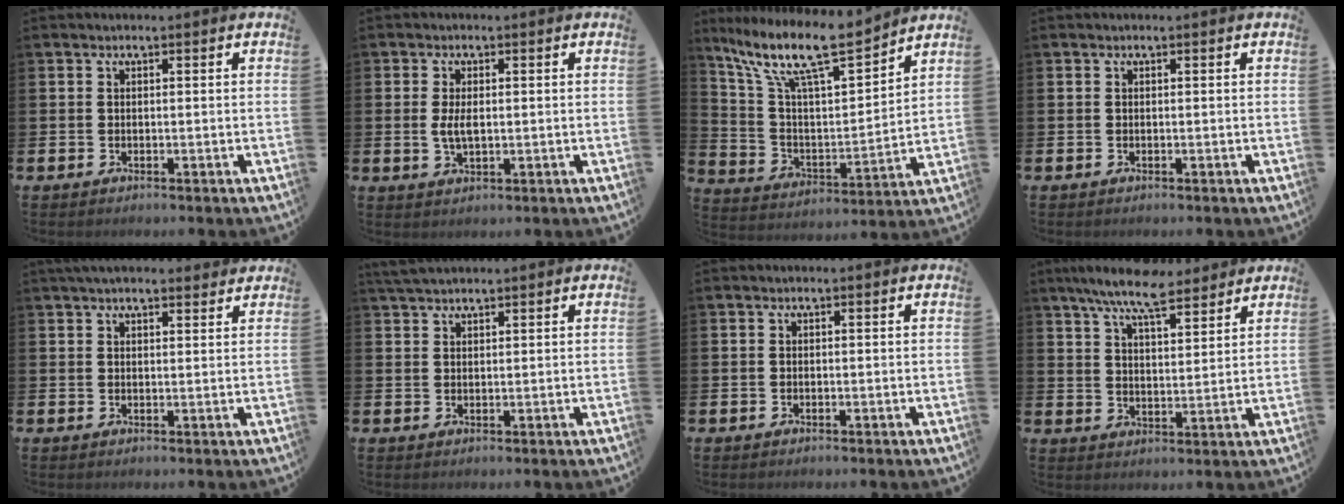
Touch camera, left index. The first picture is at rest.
{"total": 2.9, "force": [0.2, 1.3, 2.6], "torque": [-0.043, 0.001, -0.001]}
{"total": 12.4, "force": [10.2, 2.6, 6.6], "torque": [-0.153, -0.069, 0.173]}
{"total": 0.0}
{"total": 3.1, "force": [2.9, 0.6, 0.9], "torque": [-0.020, -0.009, 0.052]}
{"total": 2.7, "force": [2.5, 0.6, 0.9], "torque": [-0.019, -0.003, 0.046]}
{"total": 0.0}
{"total": 8.9, "force": [7.8, 1.9, 3.7], "torque": [-0.084, -0.031, 0.141]}